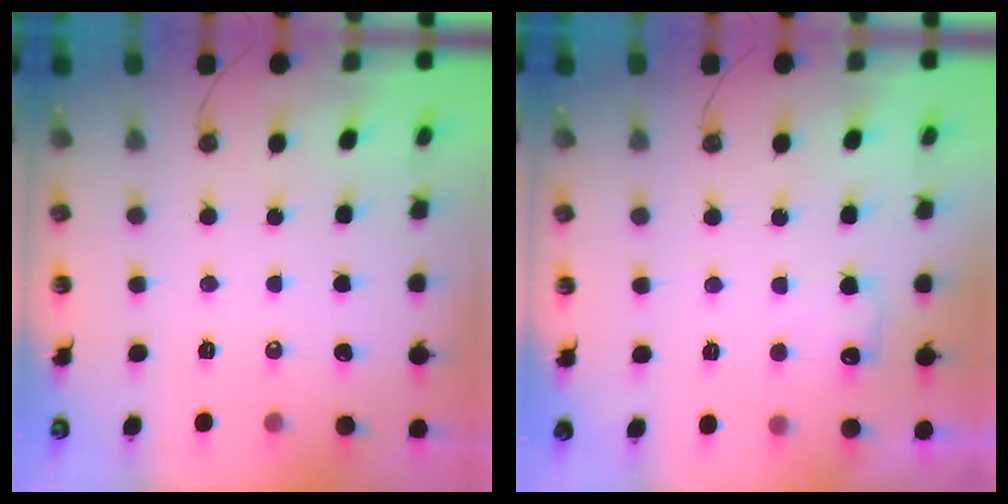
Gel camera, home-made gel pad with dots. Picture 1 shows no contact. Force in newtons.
{"total": 6.7, "press": 6.6, "slide": 0.8}